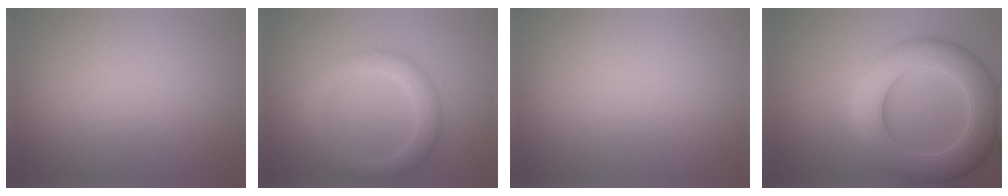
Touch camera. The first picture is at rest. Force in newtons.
{"total": 3.3, "press": 3.3, "slide": 0.1}
{"total": 0.0}
{"total": 9.2, "press": 9.2, "slide": 0.3}